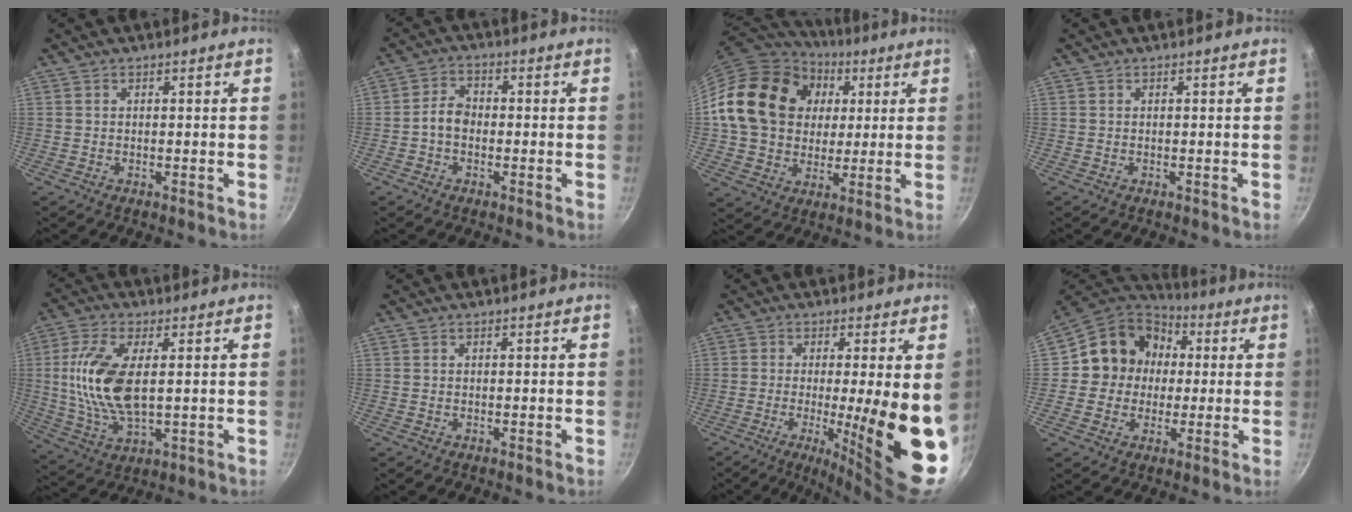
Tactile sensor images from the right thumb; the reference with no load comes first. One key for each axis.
{"total": 4.3, "fx": -0.9, "fy": 3.2, "fz": 2.7, "tx": -0.036, "ty": 0.021, "tz": -0.023}
{"total": 21.9, "fx": 4.5, "fy": 17.7, "fz": 12.1, "tx": -0.191, "ty": 0.016, "tz": 0.080}
{"total": 0.0}
{"total": 13.8, "fx": 1.8, "fy": 6.3, "fz": 12.2, "tx": -0.247, "ty": -0.005, "tz": 0.035}
{"total": 0.0}
{"total": 16.9, "fx": -2.1, "fy": 3.5, "fz": 16.5, "tx": -0.216, "ty": -0.024, "tz": -0.020}
{"total": 13.9, "fx": 1.3, "fy": 12.6, "fz": 5.5, "tx": -0.055, "ty": 0.029, "tz": 0.003}